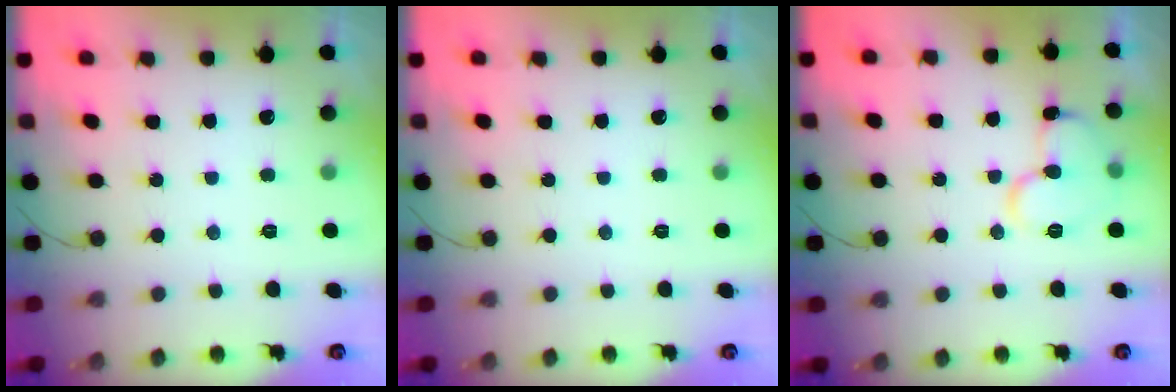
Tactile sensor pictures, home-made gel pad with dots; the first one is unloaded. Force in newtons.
{"total": 0.0}
{"total": 10.5, "press": 10.5, "slide": 1.1}